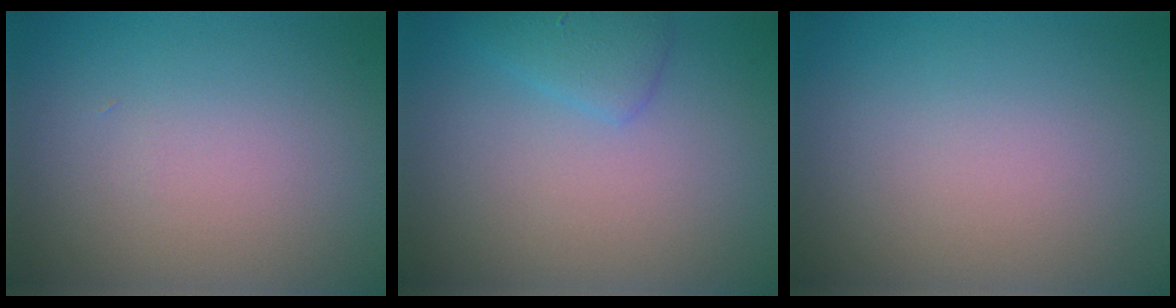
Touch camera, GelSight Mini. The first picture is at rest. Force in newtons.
{"total": 1.9, "press": 1.9, "slide": 0.0}
{"total": 0.0}